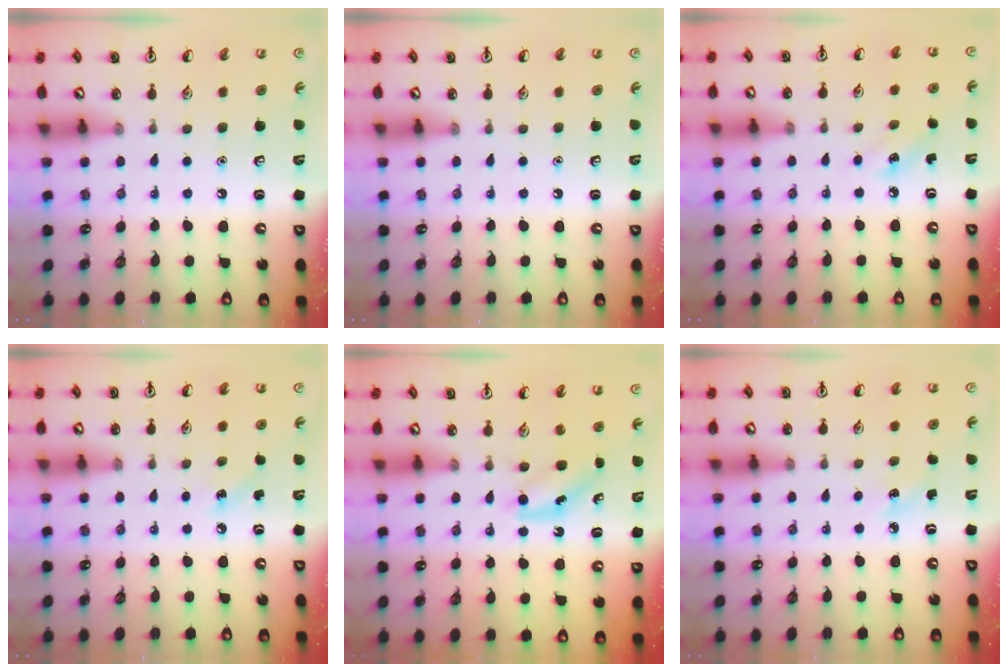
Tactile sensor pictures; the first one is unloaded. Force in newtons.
{"total": 0.0}
{"total": 3.8, "press": 3.6, "slide": 1.2}
{"total": 4.3, "press": 4.0, "slide": 1.5}
{"total": 4.4, "press": 4.1, "slide": 1.4}
{"total": 2.8, "press": 2.6, "slide": 1.0}